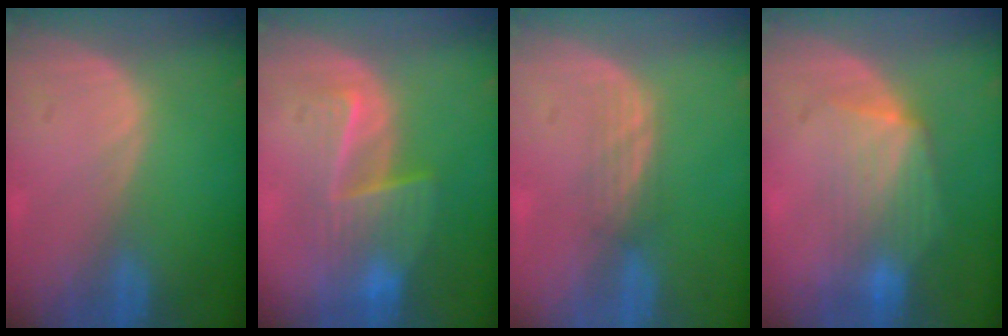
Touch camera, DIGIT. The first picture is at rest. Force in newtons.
{"total": 6.6, "press": 6.5, "slide": 1.0}
{"total": 2.1, "press": 2.1, "slide": 0.3}
{"total": 7.0, "press": 6.6, "slide": 2.3}